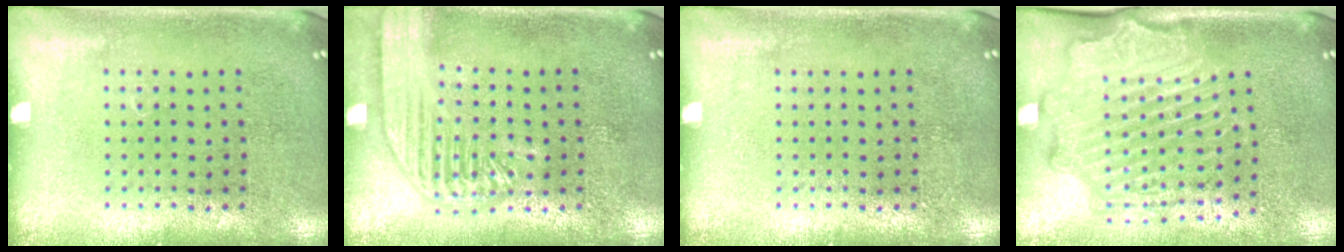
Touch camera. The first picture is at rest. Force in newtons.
{"total": 2.0, "press": 2.0, "slide": 0.2}
{"total": 0.0}
{"total": 2.2, "press": 2.2, "slide": 0.2}